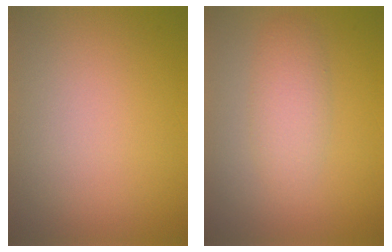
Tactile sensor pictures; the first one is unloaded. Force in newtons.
{"total": 2.7, "press": 2.7, "slide": 0.1}